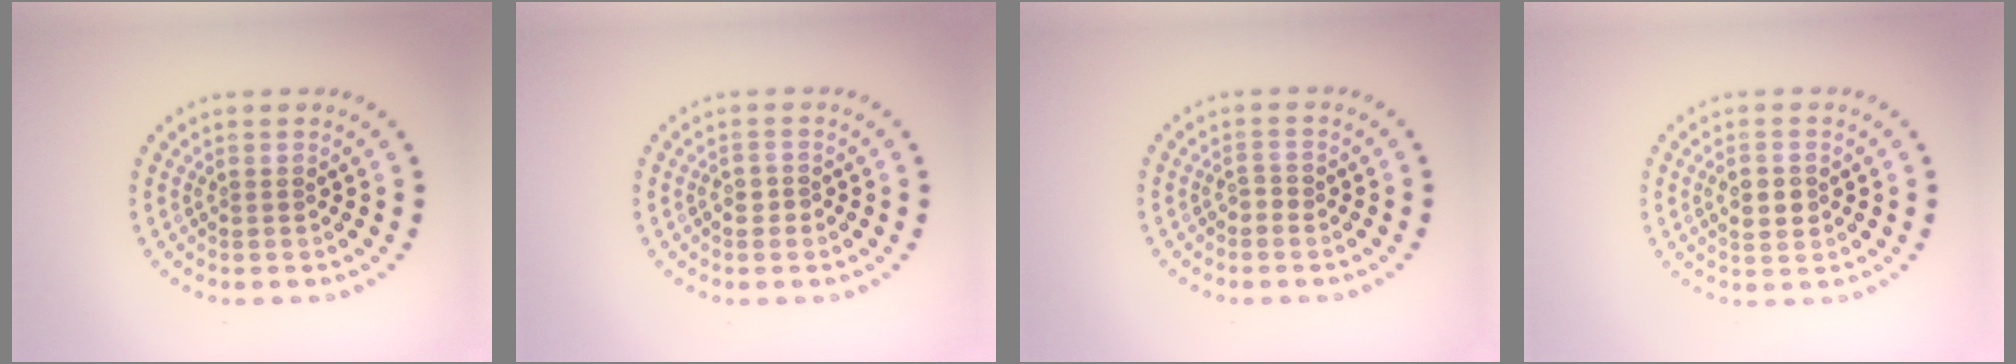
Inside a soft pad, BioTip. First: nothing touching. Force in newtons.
{"total": 1.5, "press": 1.3, "slide": 0.6}
{"total": 0.9, "press": 0.8, "slide": 0.4}
{"total": 2.6, "press": 2.6, "slide": 0.1}